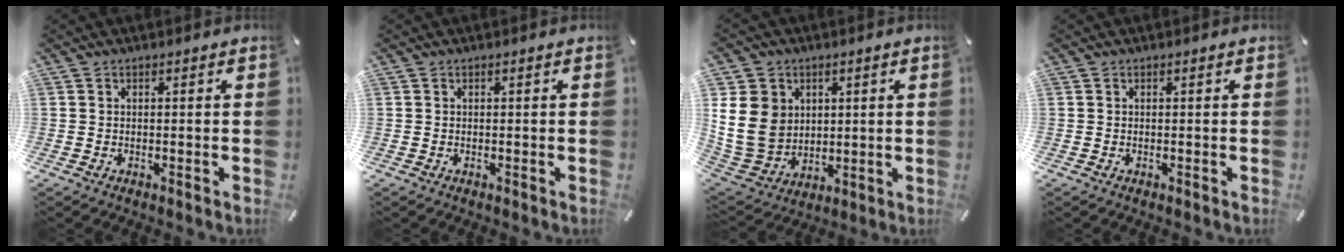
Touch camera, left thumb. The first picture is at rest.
{"total": 0.0}
{"total": 13.8, "force": [3.0, 12.0, 6.0], "torque": [-0.142, -0.014, 0.059]}
{"total": 0.0}